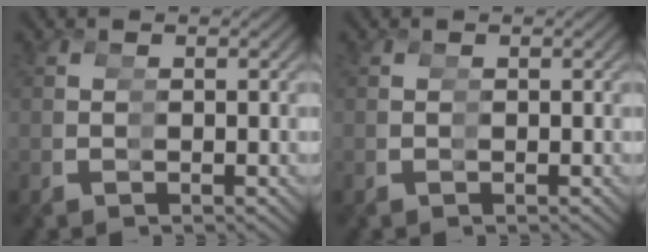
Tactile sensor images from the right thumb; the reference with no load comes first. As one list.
[{"total": 0.0}]